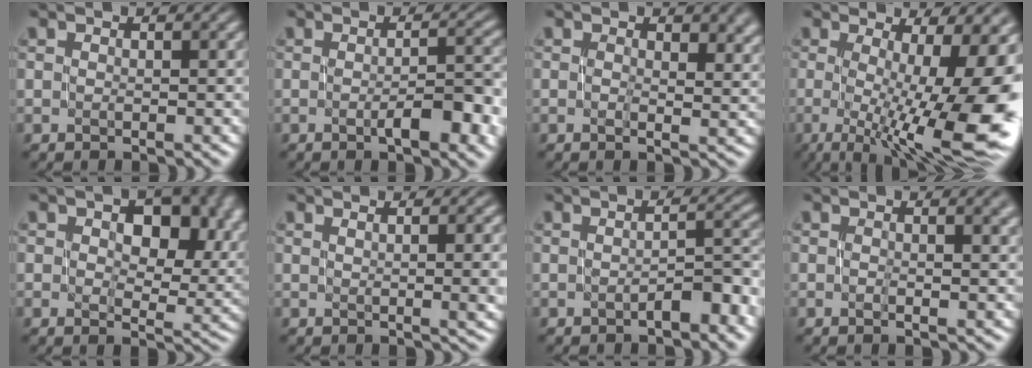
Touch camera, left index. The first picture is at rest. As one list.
[{"total": 5.0, "force": [-1.3, 1.2, 4.7], "torque": [-0.069, 0.002, -0.015]}, {"total": 4.0, "force": [1.2, 2.2, 3.2], "torque": [-0.037, 0.004, 0.012]}, {"total": 14.6, "force": [-2.0, 5.0, 13.6], "torque": [-0.183, -0.013, -0.017]}, {"total": 11.8, "force": [3.6, 7.2, 8.5], "torque": [-0.095, 0.010, 0.053]}, {"total": 3.7, "force": [0.5, 1.2, 3.5], "torque": [-0.034, 0.004, 0.010]}, {"total": 2.7, "force": [-1.1, 0.6, 2.4], "torque": [-0.033, 0.011, -0.018]}, {"total": 2.5, "force": [0.5, 1.1, 2.2], "torque": [-0.020, 0.008, 0.001]}]